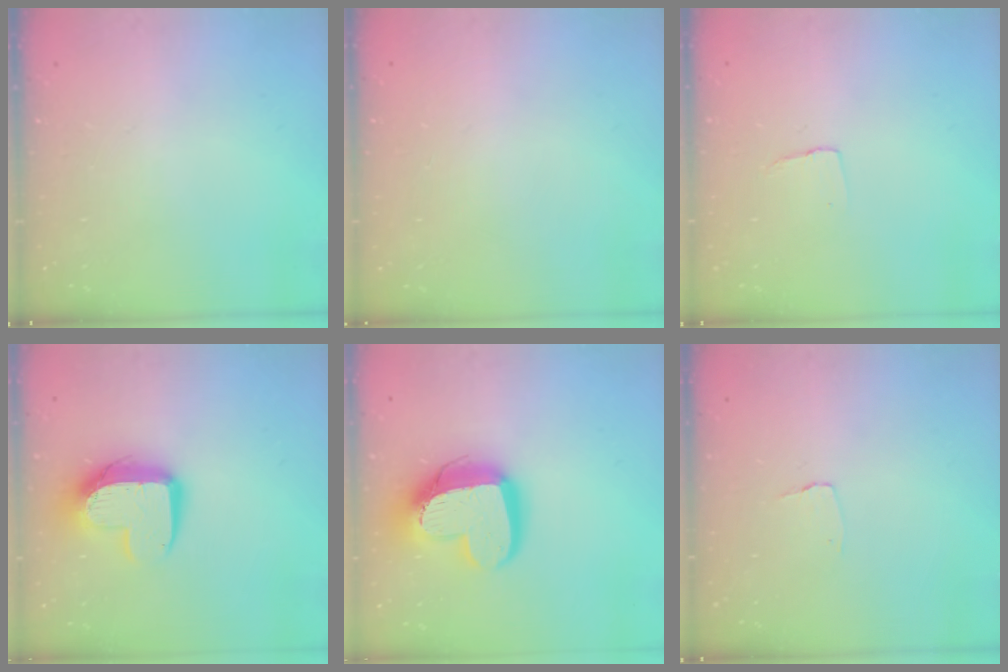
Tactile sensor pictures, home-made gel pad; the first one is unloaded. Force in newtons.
{"total": 0.0}
{"total": 3.8, "press": 3.8, "slide": 0.3}
{"total": 11.9, "press": 11.8, "slide": 0.9}
{"total": 17.2, "press": 17.2, "slide": 1.5}
{"total": 2.6, "press": 2.6, "slide": 0.2}